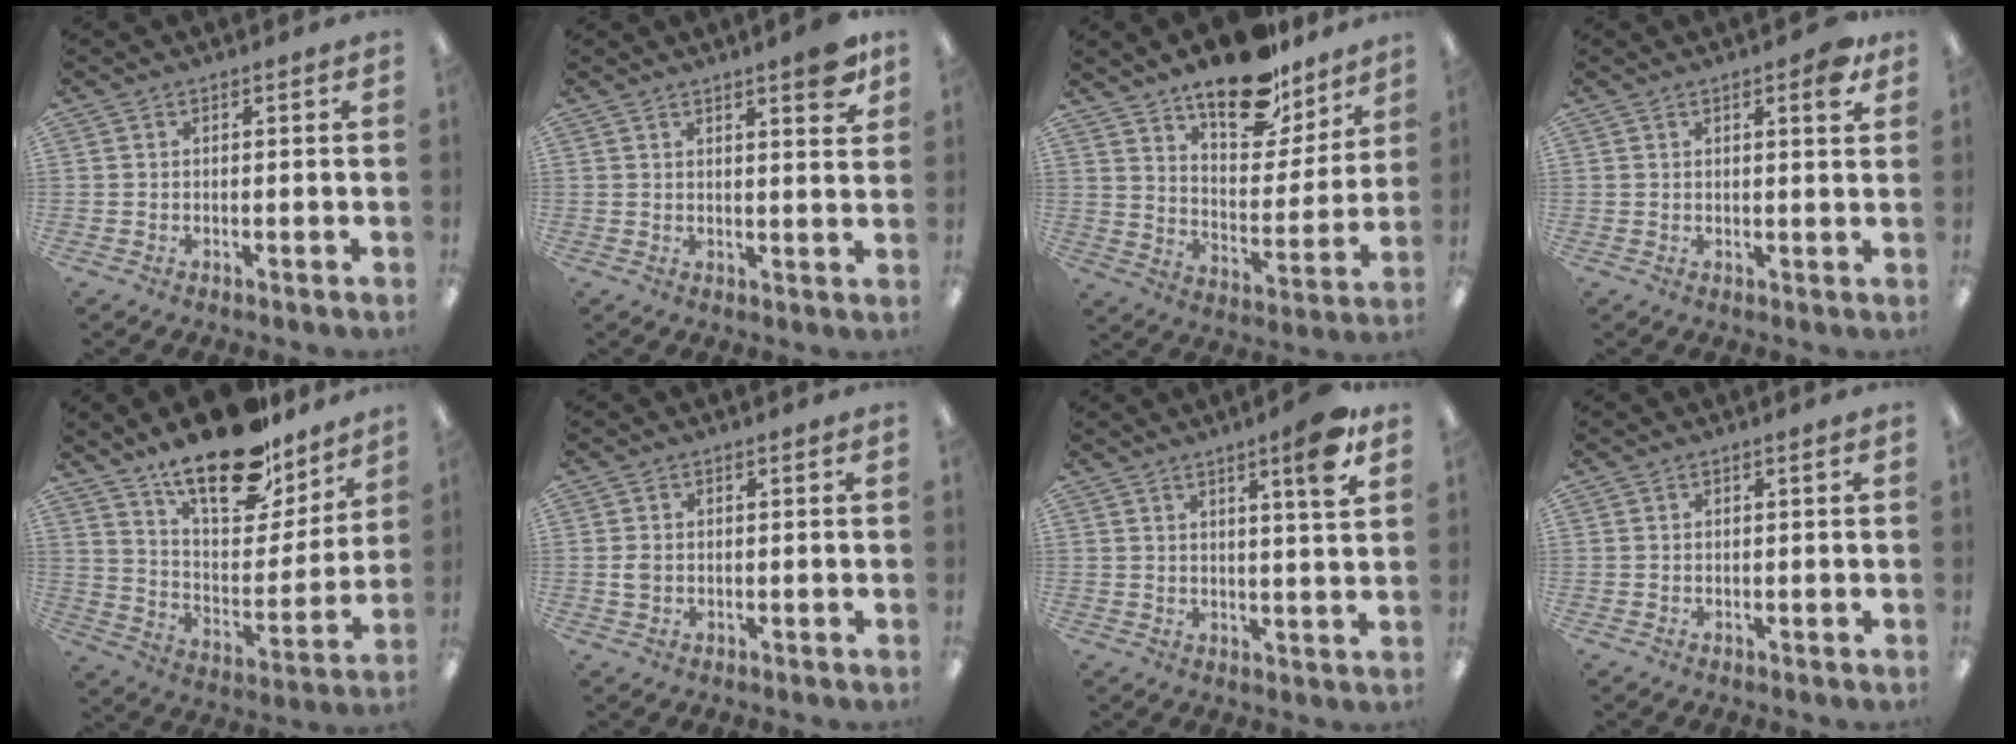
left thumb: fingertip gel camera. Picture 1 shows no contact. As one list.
[{"total": 6.2, "force": [4.3, 1.2, 4.3], "torque": [-0.054, -0.021, 0.067]}, {"total": 17.7, "force": [14.0, 7.1, 8.0], "torque": [-0.120, -0.097, 0.242]}, {"total": 3.9, "force": [2.3, 1.0, 3.1], "torque": [-0.042, -0.008, 0.034]}, {"total": 22.1, "force": [17.0, 8.5, 11.3], "torque": [-0.178, -0.115, 0.293]}, {"total": 1.9, "force": [0.1, 1.3, 1.3], "torque": [-0.026, 0.004, 0.000]}, {"total": 7.6, "force": [4.9, 0.5, 5.9], "torque": [-0.086, -0.024, 0.072]}, {"total": 1.0, "force": [0.4, 0.1, 0.9], "torque": [-0.017, 0.001, 0.007]}]